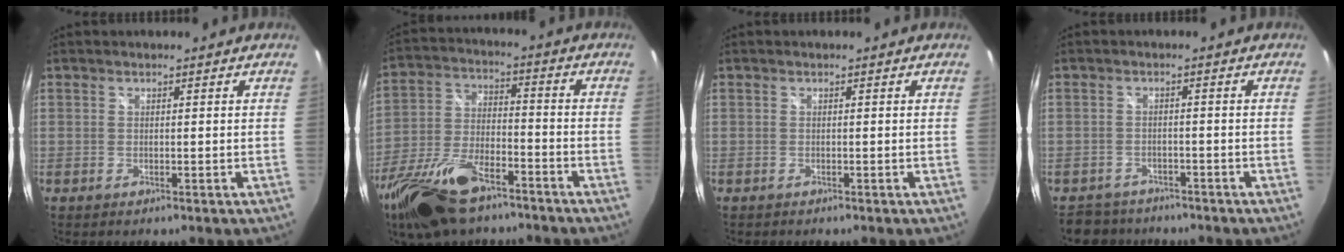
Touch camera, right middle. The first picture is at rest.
{"total": 19.0, "force": [-12.9, 8.2, 11.3], "torque": [-0.247, -0.025, -0.234]}
{"total": 0.0}
{"total": 6.0, "force": [-5.1, 3.2, 0.8], "torque": [-0.032, 0.003, -0.079]}